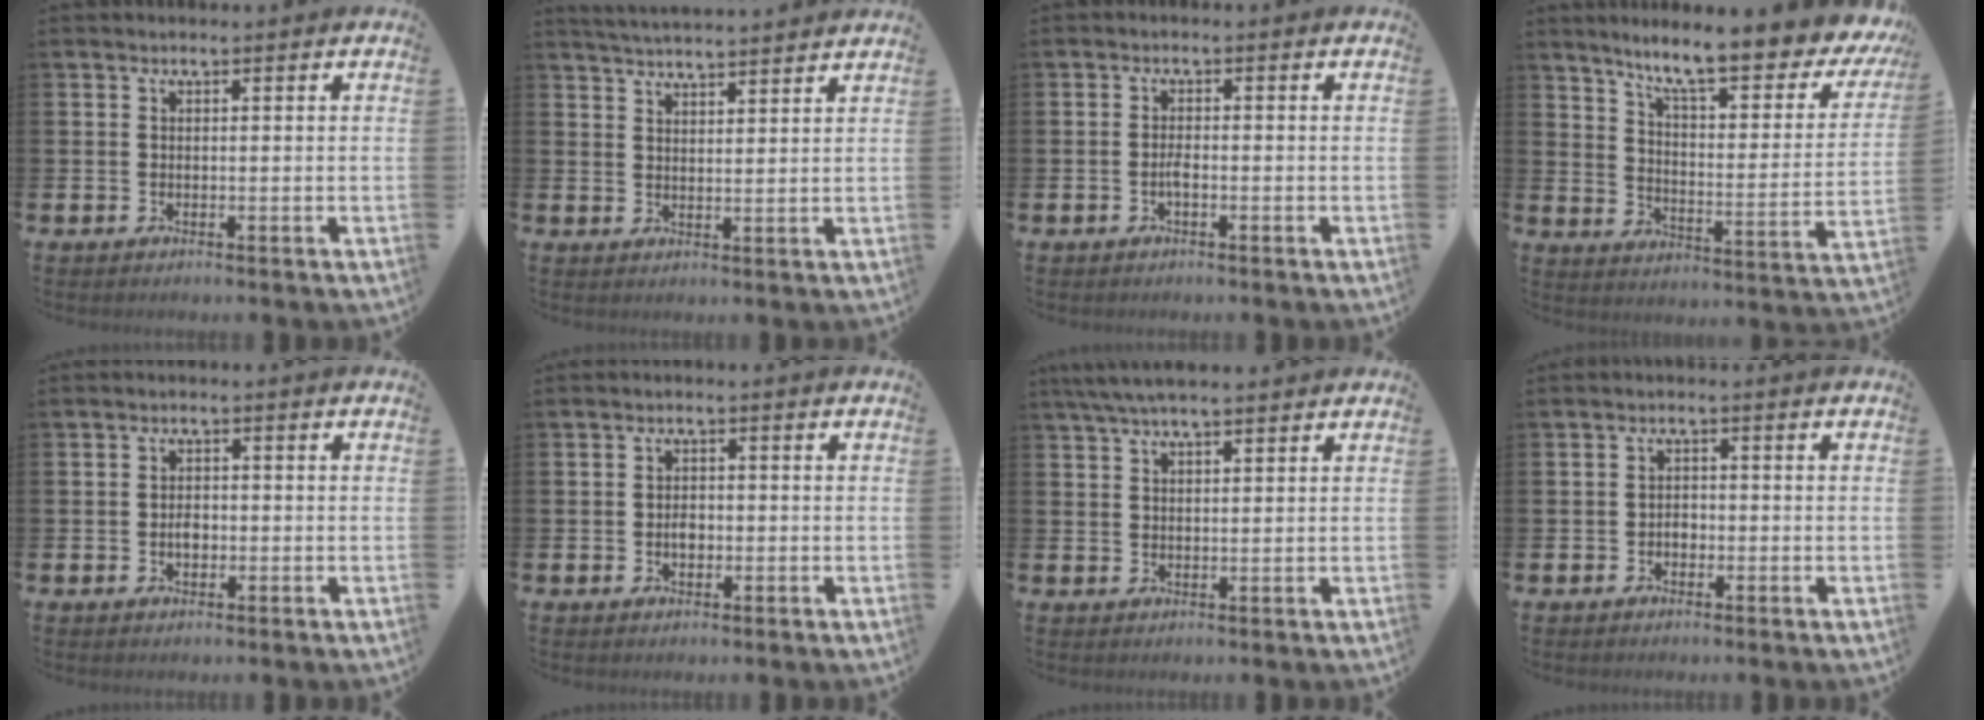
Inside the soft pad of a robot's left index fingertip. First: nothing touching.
{"total": 4.0, "force": [4.0, -0.4, 0.1], "torque": [-0.016, -0.020, 0.073]}
{"total": 1.3, "force": [-0.6, 0.4, 1.2], "torque": [-0.016, -0.001, -0.013]}
{"total": 9.8, "force": [8.4, 1.3, 4.9], "torque": [-0.108, -0.065, 0.134]}
{"total": 2.0, "force": [-0.4, 1.4, 1.4], "torque": [-0.004, -0.004, -0.013]}
{"total": 1.9, "force": [-0.4, 1.4, 1.3], "torque": [-0.002, -0.004, -0.013]}
{"total": 4.6, "force": [3.9, 0.8, 2.3], "torque": [-0.048, -0.005, 0.070]}
{"total": 1.4, "force": [-0.6, 1.1, 0.6], "torque": [-0.006, 0.002, -0.015]}